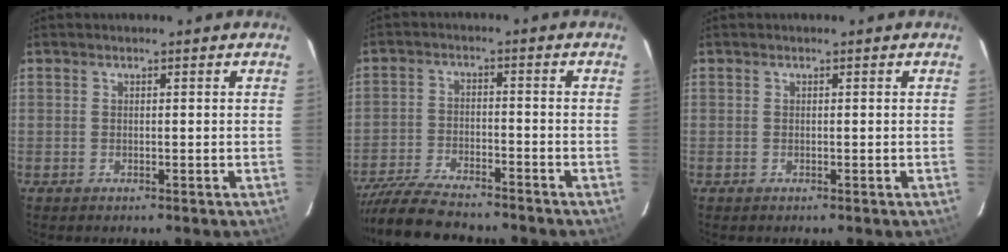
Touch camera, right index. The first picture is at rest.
{"total": 14.1, "force": [-12.5, 3.0, 5.9], "torque": [-0.142, -0.021, -0.217]}
{"total": 0.0}